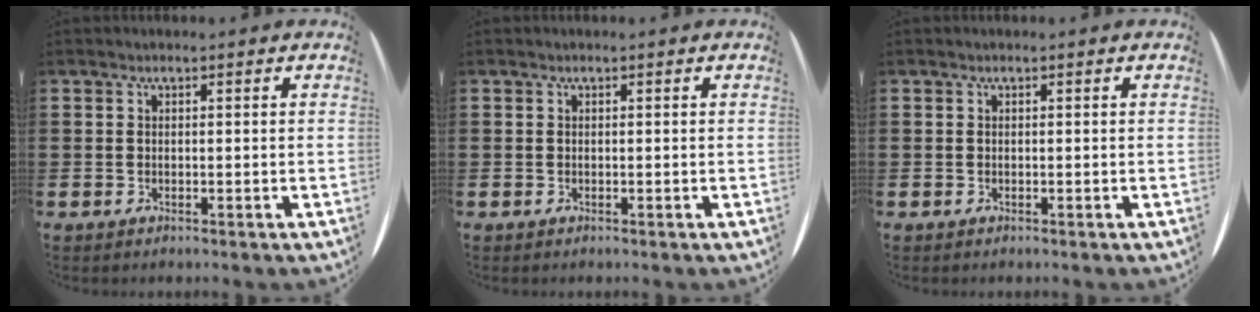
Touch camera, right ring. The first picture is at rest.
{"total": 0.0}
{"total": 0.0}